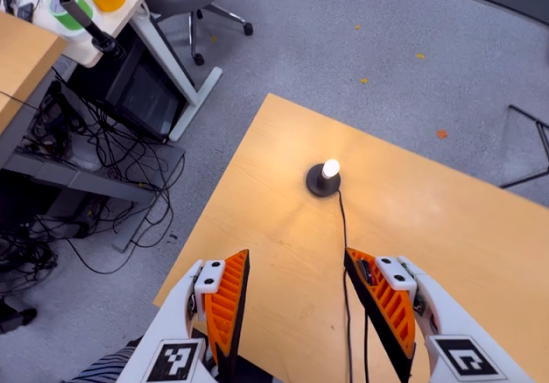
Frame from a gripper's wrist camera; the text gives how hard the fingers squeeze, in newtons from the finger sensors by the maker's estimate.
{"total": 0.0}